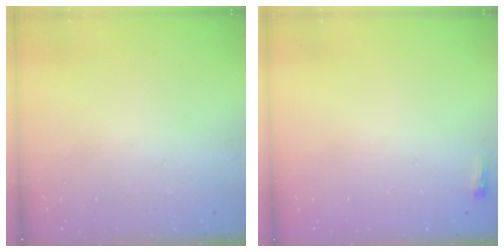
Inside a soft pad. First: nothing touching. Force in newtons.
{"total": 2.6, "press": 2.5, "slide": 0.6}